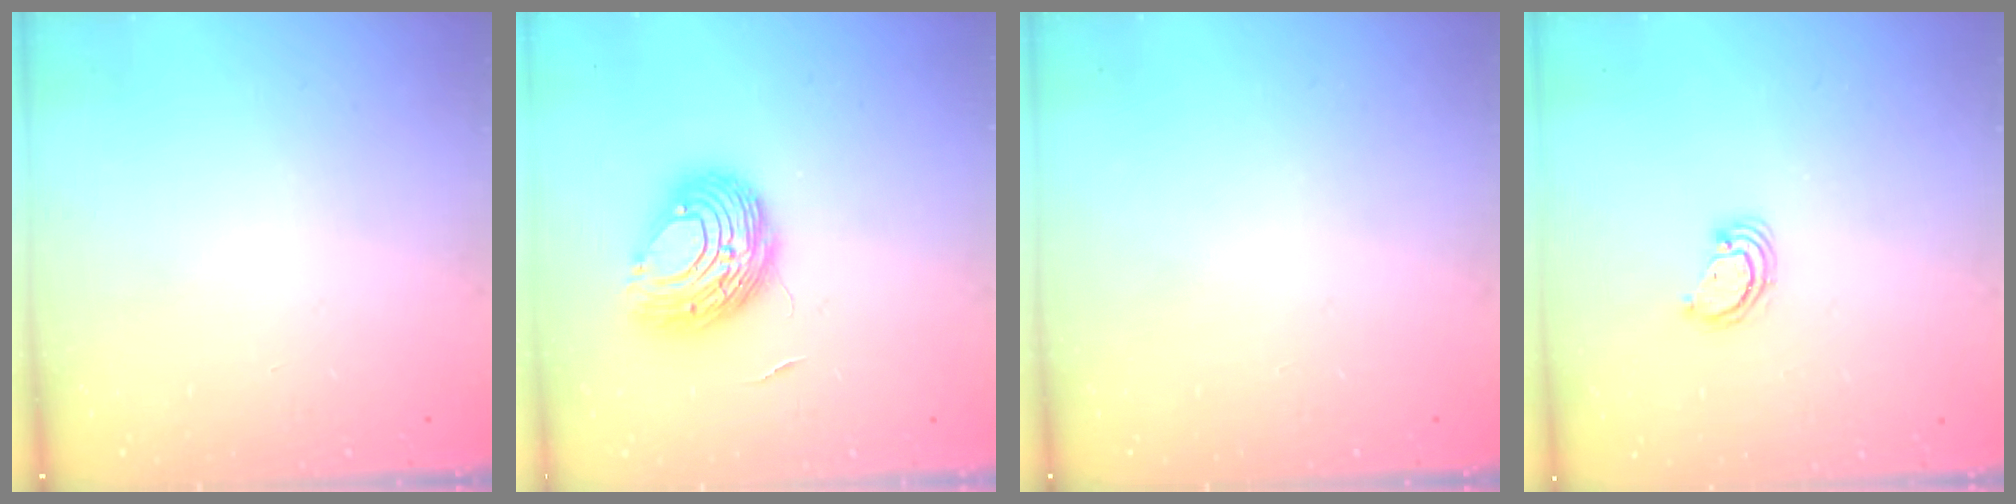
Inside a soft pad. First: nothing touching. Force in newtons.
{"total": 9.6, "press": 9.5, "slide": 0.9}
{"total": 0.0}
{"total": 2.9, "press": 2.9, "slide": 0.3}